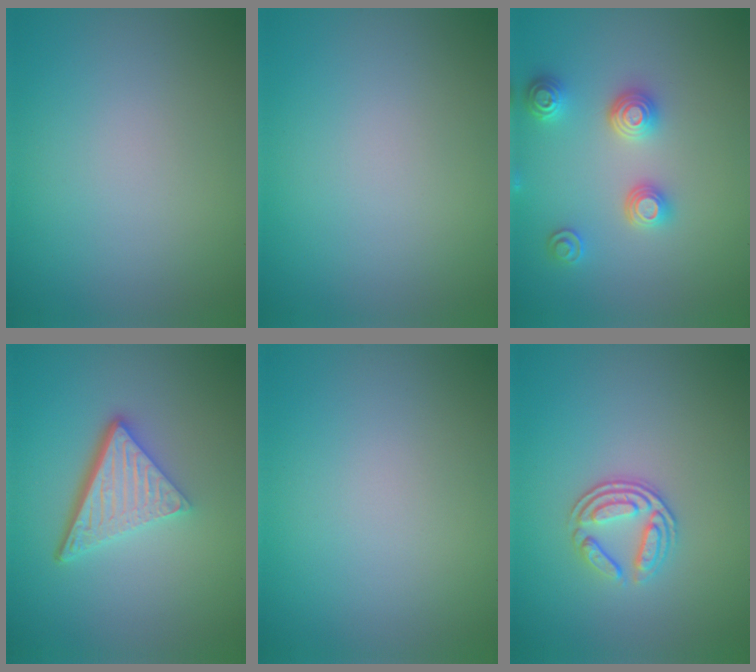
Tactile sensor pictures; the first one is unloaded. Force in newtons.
{"total": 0.0}
{"total": 3.2, "press": 3.0, "slide": 1.0}
{"total": 5.5, "press": 3.7, "slide": 4.0}
{"total": 0.0}
{"total": 3.2, "press": 2.5, "slide": 1.9}